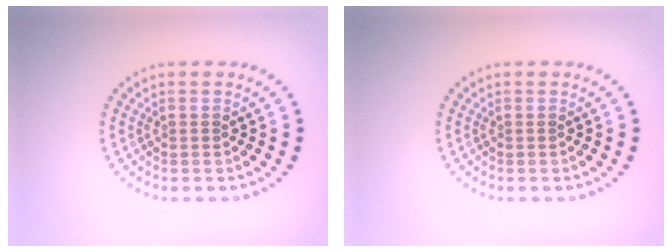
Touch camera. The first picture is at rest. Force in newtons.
{"total": 0.0}